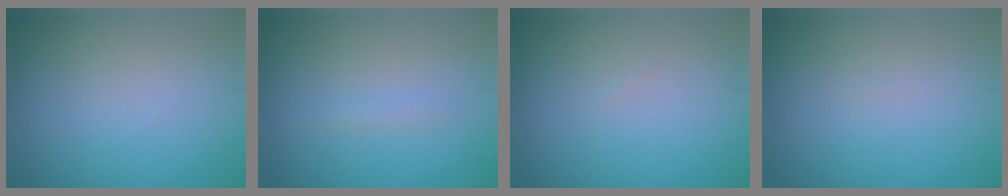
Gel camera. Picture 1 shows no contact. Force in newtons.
{"total": 0.8, "press": 0.8, "slide": 0.1}
{"total": 0.0}
{"total": 0.0}